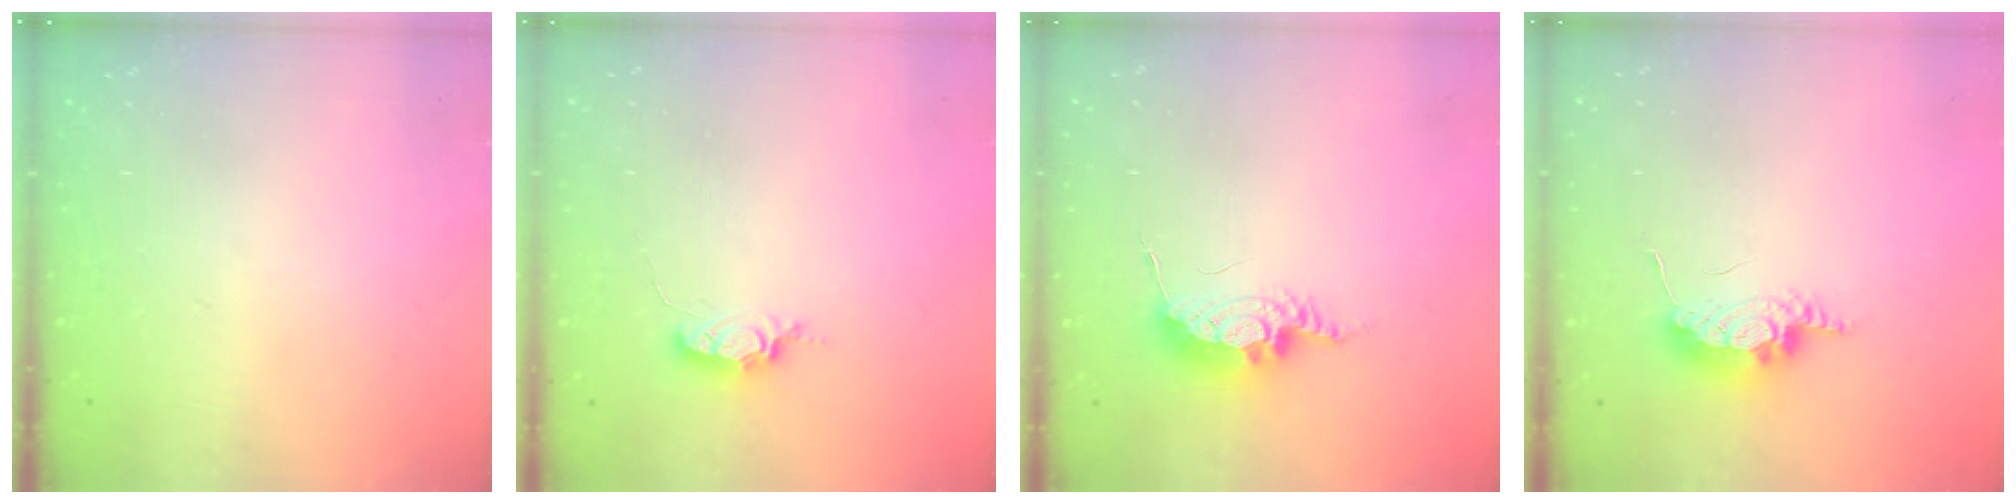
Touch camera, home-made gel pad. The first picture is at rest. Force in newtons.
{"total": 6.3, "press": 6.2, "slide": 0.5}
{"total": 8.5, "press": 8.4, "slide": 1.1}
{"total": 7.8, "press": 7.6, "slide": 1.8}